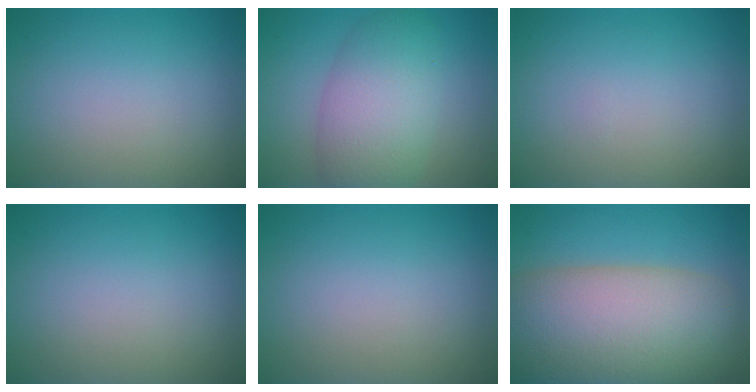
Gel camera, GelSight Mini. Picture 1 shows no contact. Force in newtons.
{"total": 5.1, "press": 5.0, "slide": 0.5}
{"total": 0.0}
{"total": 0.0}
{"total": 0.0}
{"total": 14.6, "press": 14.6, "slide": 0.8}